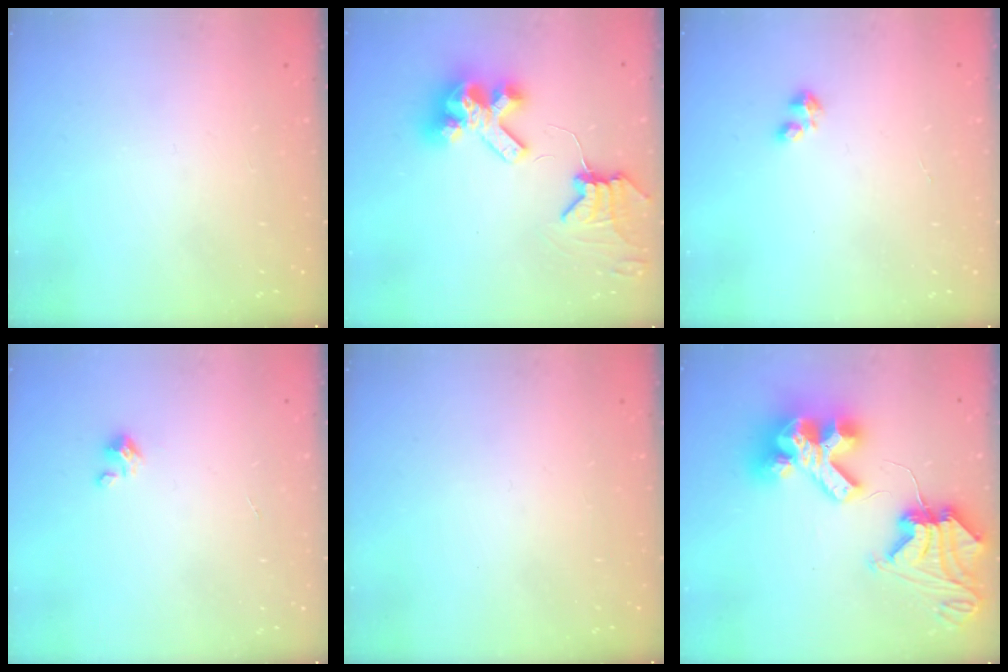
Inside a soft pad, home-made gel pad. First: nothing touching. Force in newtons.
{"total": 10.6, "press": 10.5, "slide": 1.4}
{"total": 1.8, "press": 1.8, "slide": 0.4}
{"total": 1.5, "press": 1.5, "slide": 0.1}
{"total": 0.0}
{"total": 18.4, "press": 18.3, "slide": 2.4}